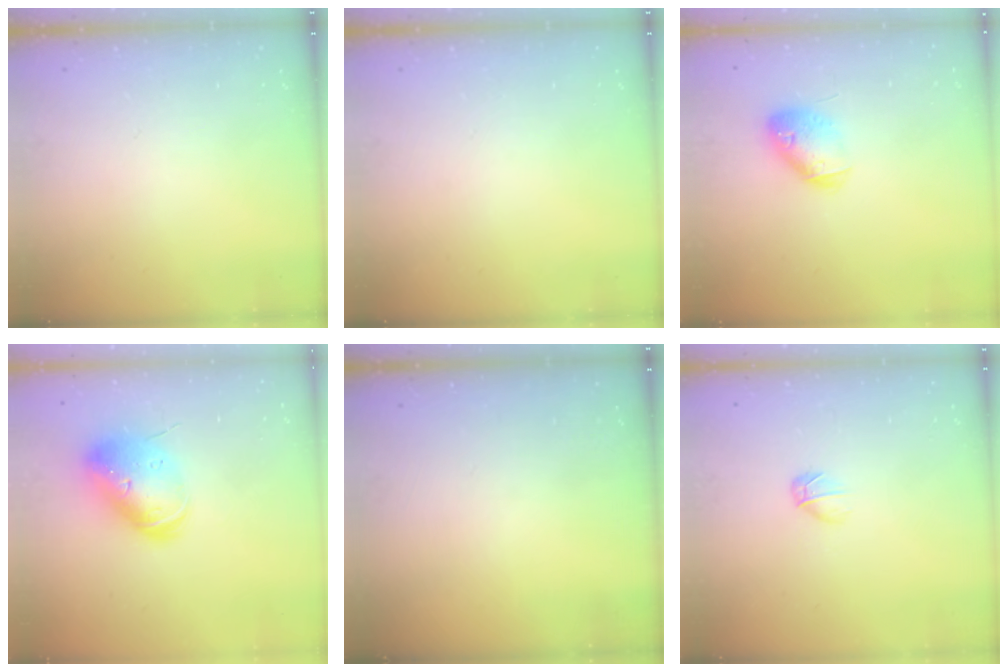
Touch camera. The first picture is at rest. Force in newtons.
{"total": 0.0}
{"total": 12.0, "press": 11.8, "slide": 1.9}
{"total": 17.0, "press": 16.7, "slide": 2.7}
{"total": 0.0}
{"total": 4.6, "press": 4.5, "slide": 1.3}